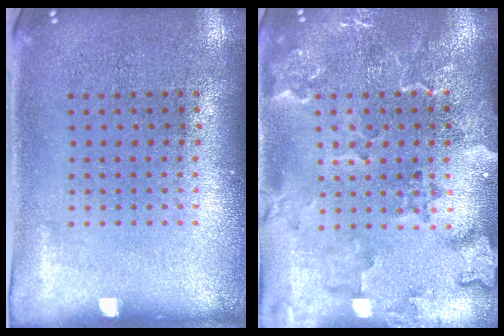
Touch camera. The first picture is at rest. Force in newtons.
{"total": 2.3, "press": 2.1, "slide": 0.8}